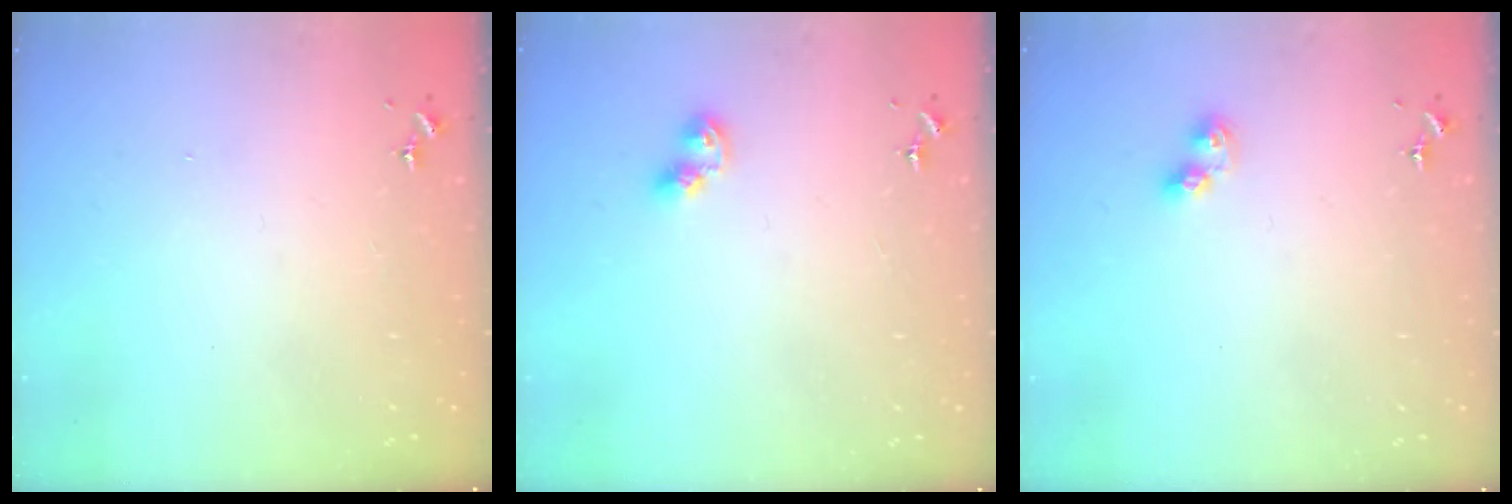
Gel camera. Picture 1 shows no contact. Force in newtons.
{"total": 6.3, "press": 6.3, "slide": 0.5}
{"total": 5.4, "press": 5.4, "slide": 0.5}